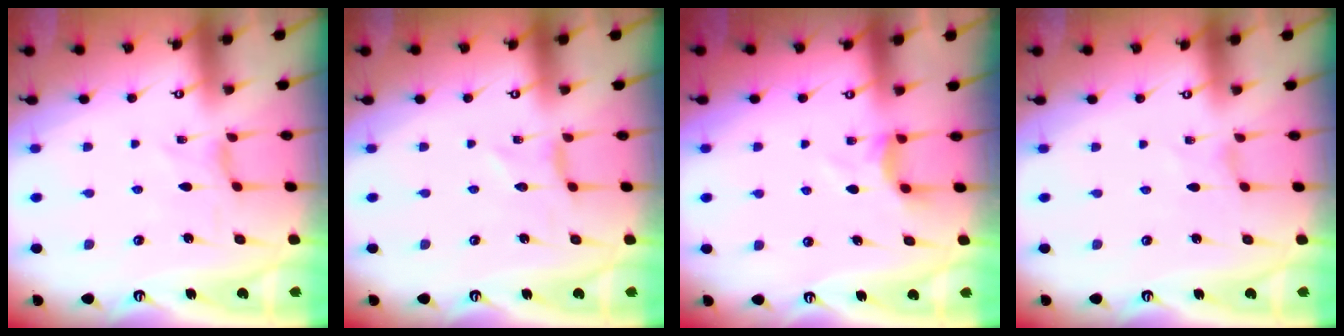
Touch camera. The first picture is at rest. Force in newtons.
{"total": 0.0}
{"total": 4.5, "press": 4.4, "slide": 0.7}
{"total": 0.0}